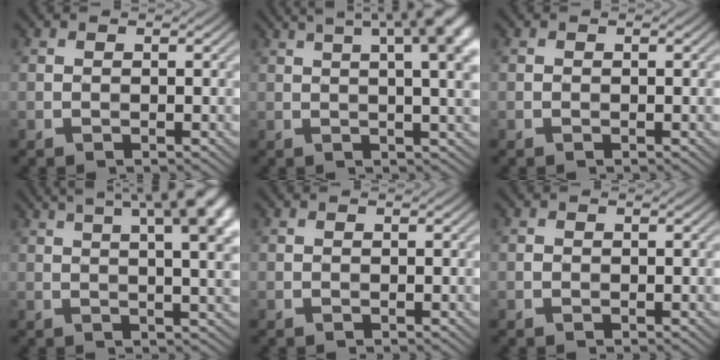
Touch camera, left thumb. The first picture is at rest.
{"total": 15.4, "force": [6.2, 5.1, 13.2], "torque": [-0.143, 0.059, 0.064]}
{"total": 0.0}
{"total": 16.7, "force": [7.4, 5.8, 13.8], "torque": [-0.158, 0.057, 0.083]}
{"total": 0.0}
{"total": 0.5, "force": [-0.3, 0.4, 0.1], "torque": [-0.004, -0.001, -0.006]}